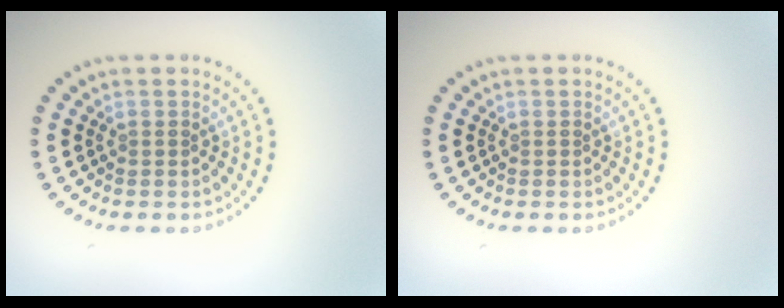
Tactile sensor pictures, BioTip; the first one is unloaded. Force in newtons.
{"total": 0.0}